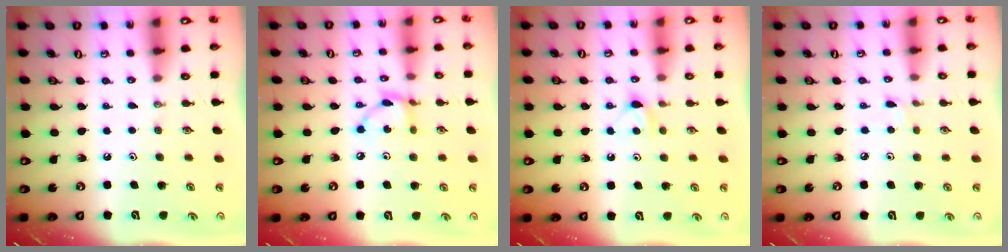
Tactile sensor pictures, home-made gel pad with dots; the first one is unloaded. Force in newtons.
{"total": 8.1, "press": 8.1, "slide": 0.2}
{"total": 6.0, "press": 6.0, "slide": 0.7}
{"total": 1.9, "press": 1.9, "slide": 0.2}